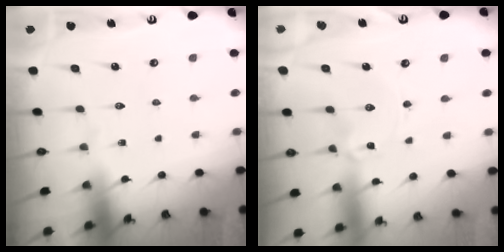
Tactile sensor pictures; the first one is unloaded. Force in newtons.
{"total": 1.2, "press": 1.1, "slide": 0.1}